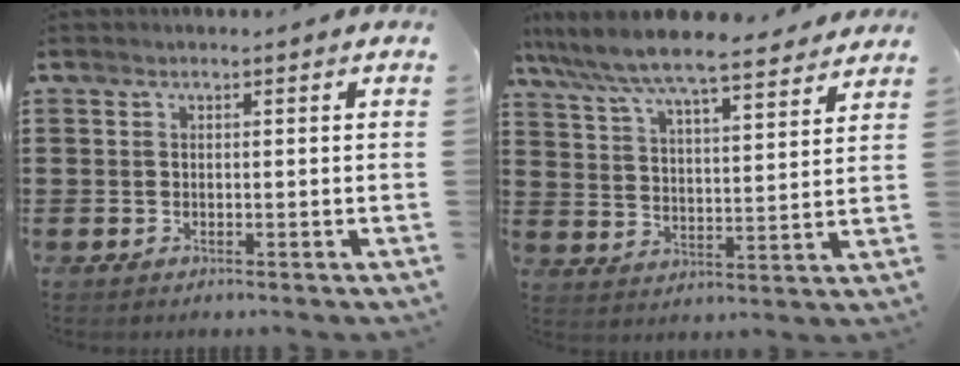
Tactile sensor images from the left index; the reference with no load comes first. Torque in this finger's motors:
{"motor_torque": [2.14, 0.00, 0.42, 0.21]}